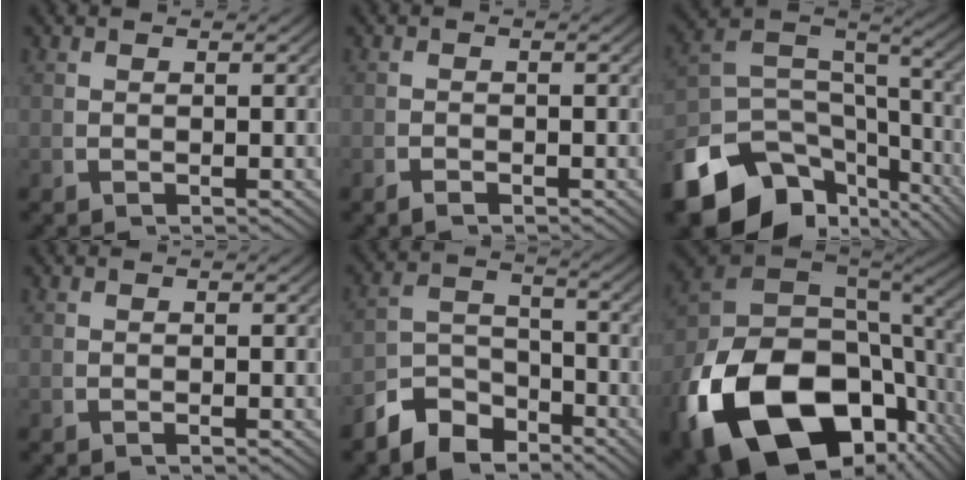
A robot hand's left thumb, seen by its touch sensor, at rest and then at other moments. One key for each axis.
{"total": 0.8, "fx": -0.8, "fy": 0.1, "fz": 0.1, "tx": 0.004, "ty": -0.003, "tz": -0.018}
{"total": 14.8, "fx": -4.9, "fy": 9.8, "fz": 10.0, "tx": -0.190, "ty": -0.044, "tz": -0.064}
{"total": 0.0}
{"total": 6.9, "fx": -4.2, "fy": 4.6, "fz": 2.8, "tx": -0.036, "ty": -0.021, "tz": -0.071}
{"total": 22.7, "fx": -5.6, "fy": 14.5, "fz": 16.6, "tx": -0.350, "ty": -0.089, "tz": -0.044}